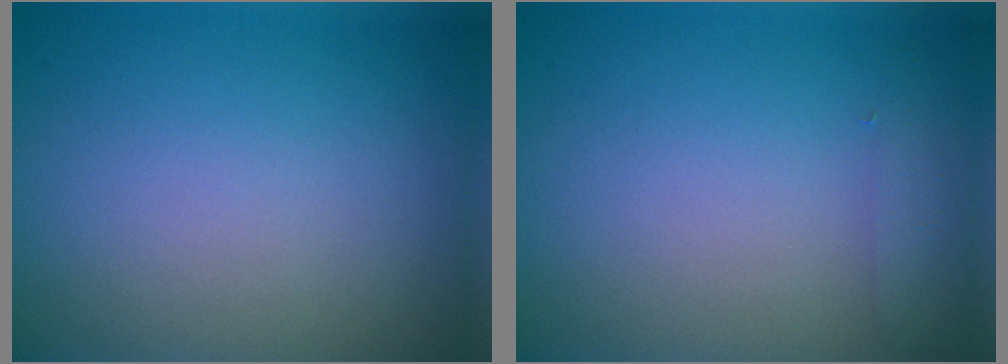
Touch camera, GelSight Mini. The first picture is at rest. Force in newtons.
{"total": 1.3, "press": 1.3, "slide": 0.1}